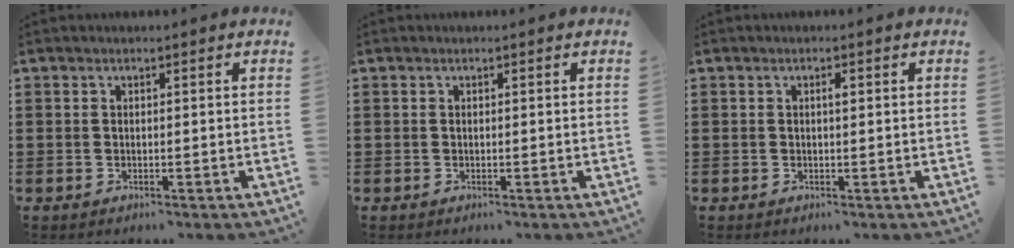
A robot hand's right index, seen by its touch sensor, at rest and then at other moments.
{"total": 0.0}
{"total": 0.9, "force": [0.2, 0.3, 0.8], "torque": [-0.017, 0.000, 0.003]}